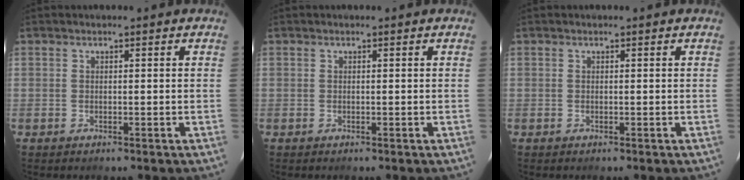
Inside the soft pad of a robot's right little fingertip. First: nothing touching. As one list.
[{"total": 0.0}, {"total": 0.0}]